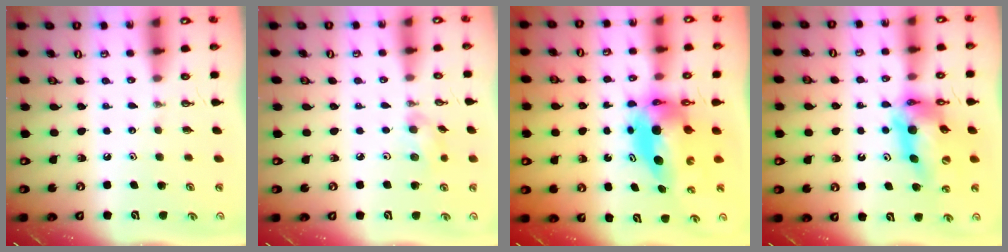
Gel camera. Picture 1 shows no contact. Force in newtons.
{"total": 5.7, "press": 5.5, "slide": 1.6}
{"total": 8.3, "press": 8.2, "slide": 0.9}
{"total": 15.7, "press": 15.6, "slide": 1.4}